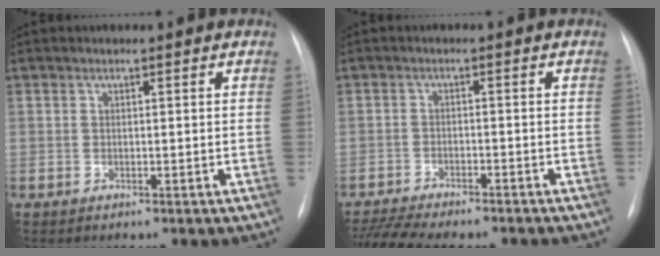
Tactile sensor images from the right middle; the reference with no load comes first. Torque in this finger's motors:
{"motor_torque": [0.74, -0.73, 0.17, 0.08]}